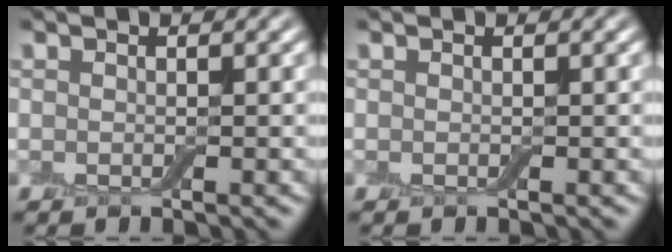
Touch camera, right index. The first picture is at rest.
{"total": 0.0}